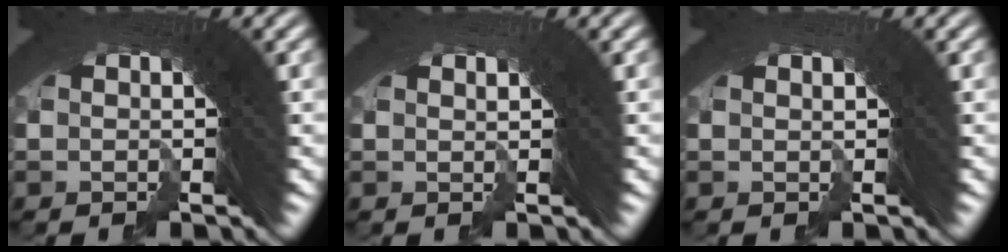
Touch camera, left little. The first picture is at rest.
{"total": 0.0}
{"total": 0.0}